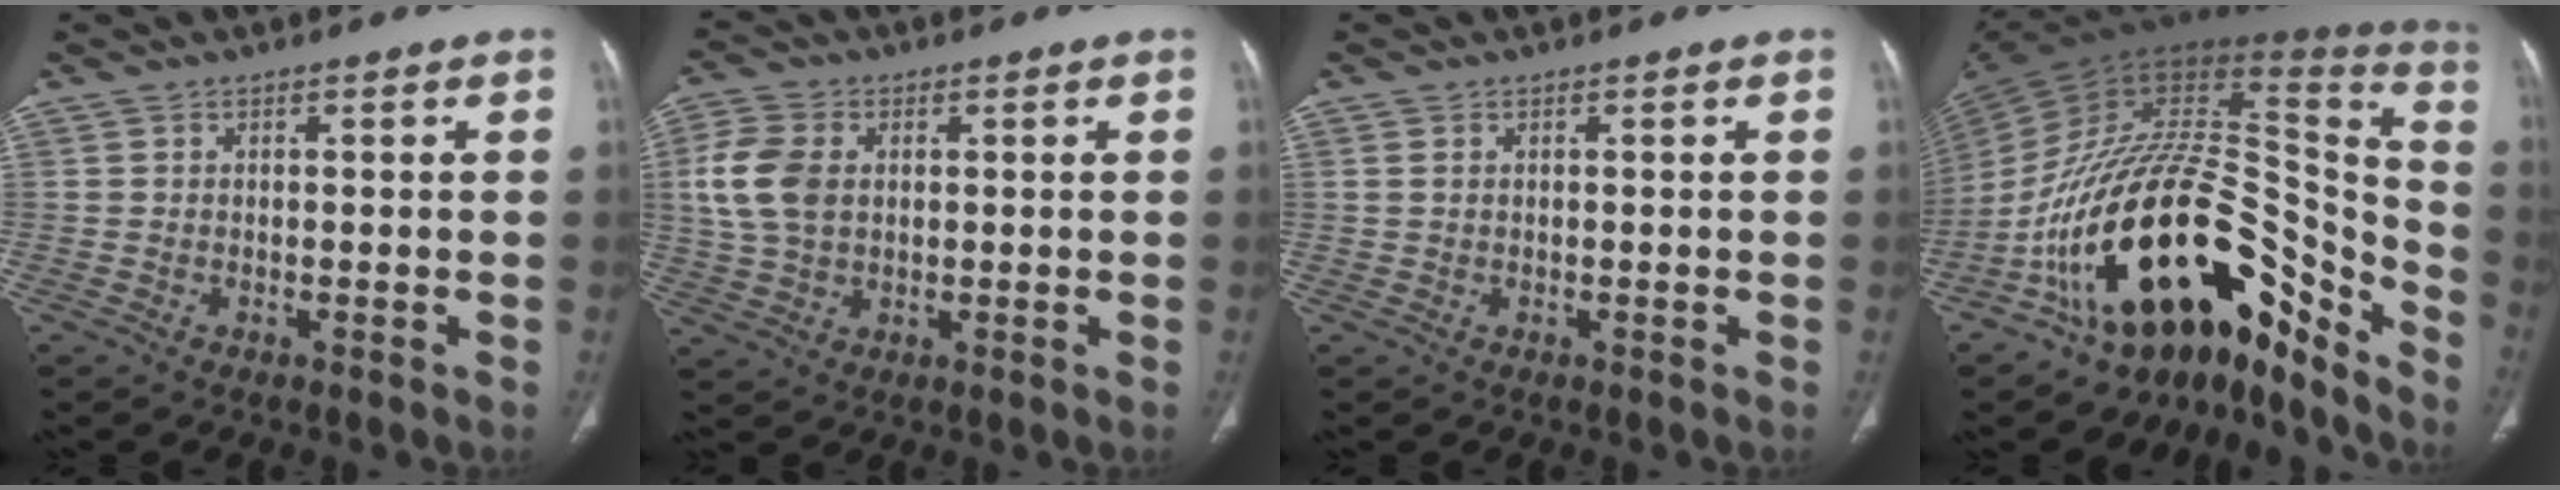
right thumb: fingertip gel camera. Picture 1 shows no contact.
{"total": 9.6, "force": [1.6, 6.7, 6.7], "torque": [-0.144, 0.005, 0.033]}
{"total": 0.9, "force": [0.3, 0.6, 0.6], "torque": [-0.018, 0.005, 0.008]}
{"total": 31.7, "force": [-18.3, 14.0, 21.8], "torque": [-0.287, 0.115, -0.294]}